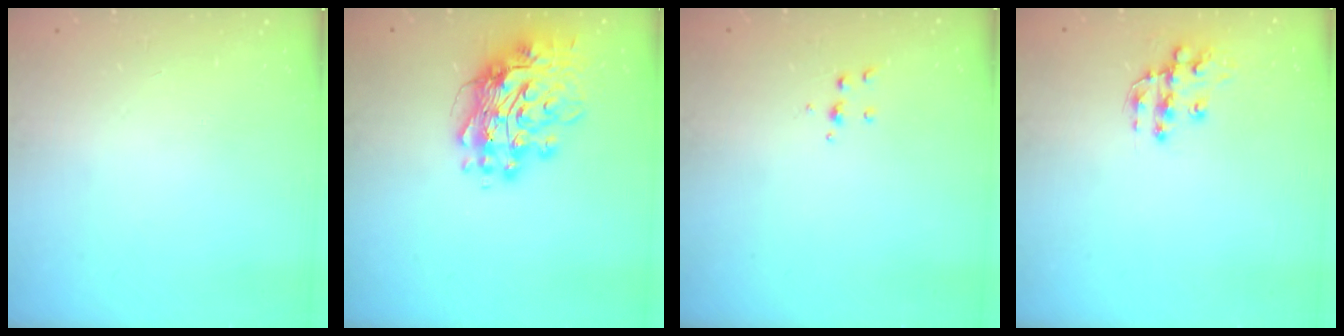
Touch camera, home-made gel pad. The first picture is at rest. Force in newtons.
{"total": 17.5, "press": 17.4, "slide": 1.7}
{"total": 5.0, "press": 4.9, "slide": 0.8}
{"total": 11.6, "press": 11.5, "slide": 0.9}